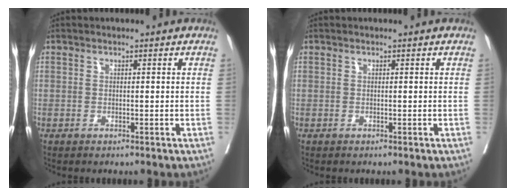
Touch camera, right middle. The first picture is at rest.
{"total": 0.0}